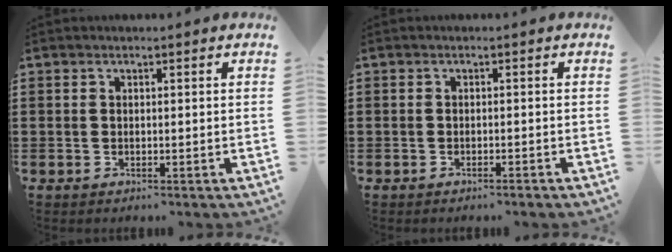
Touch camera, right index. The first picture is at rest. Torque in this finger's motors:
{"motor_torque": [0.95, 1.00, -0.12, -0.02]}